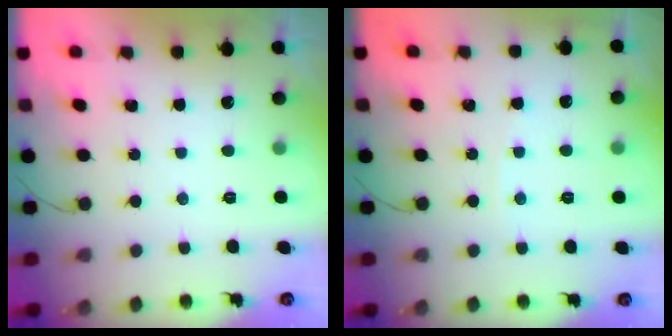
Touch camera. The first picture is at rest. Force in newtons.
{"total": 2.3, "press": 2.3, "slide": 0.3}